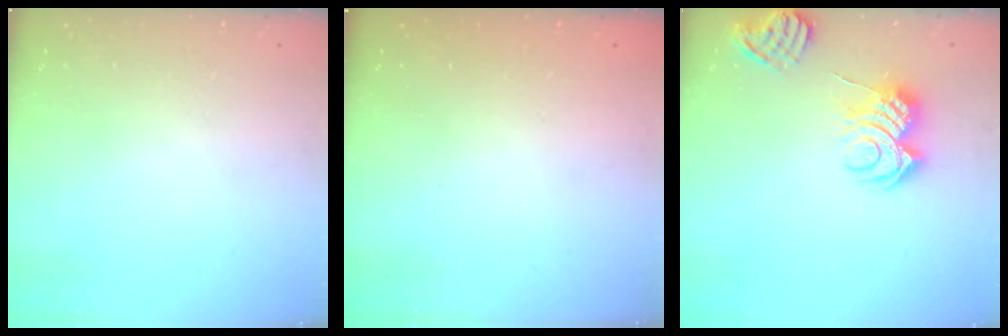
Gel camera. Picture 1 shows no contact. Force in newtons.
{"total": 2.3, "press": 2.2, "slide": 0.8}
{"total": 9.6, "press": 9.5, "slide": 1.4}